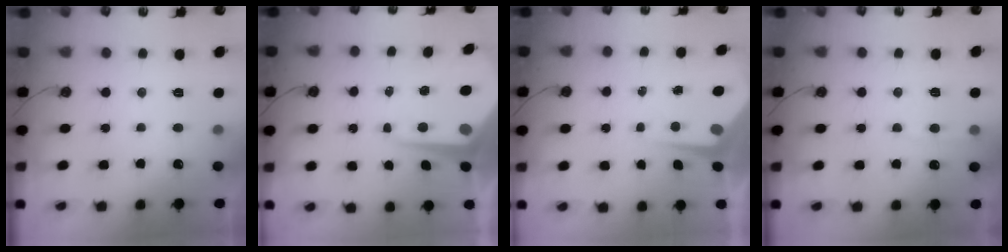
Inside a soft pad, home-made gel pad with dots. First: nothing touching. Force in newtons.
{"total": 9.8, "press": 9.8, "slide": 0.8}
{"total": 5.1, "press": 5.0, "slide": 0.7}
{"total": 5.5, "press": 5.5, "slide": 0.6}